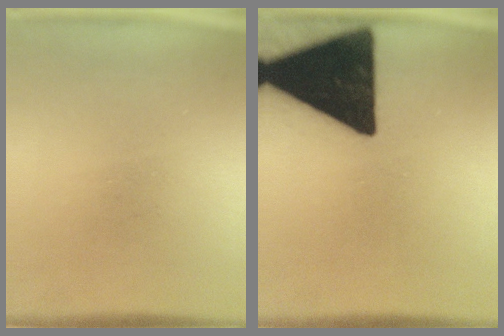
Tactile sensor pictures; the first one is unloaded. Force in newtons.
{"total": 19.9}